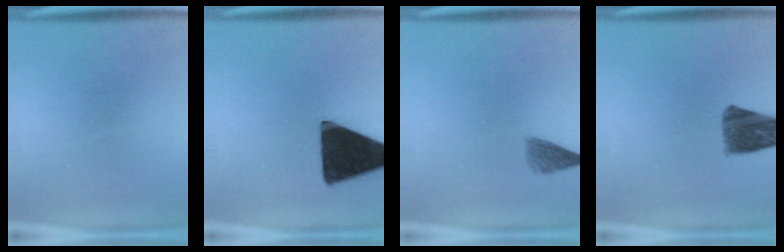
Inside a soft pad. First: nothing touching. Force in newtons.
{"total": 18.3}
{"total": 2.2}
{"total": 9.2}